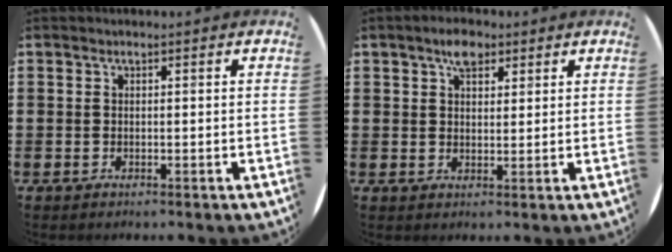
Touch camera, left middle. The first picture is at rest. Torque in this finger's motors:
{"motor_torque": [0.19, -0.17, 0.10, 0.04]}